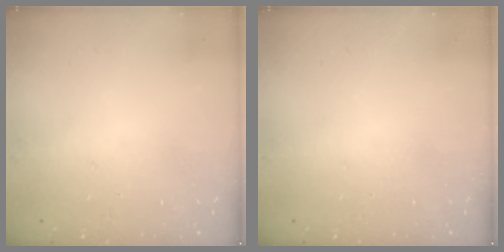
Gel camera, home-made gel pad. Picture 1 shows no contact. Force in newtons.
{"total": 0.0}